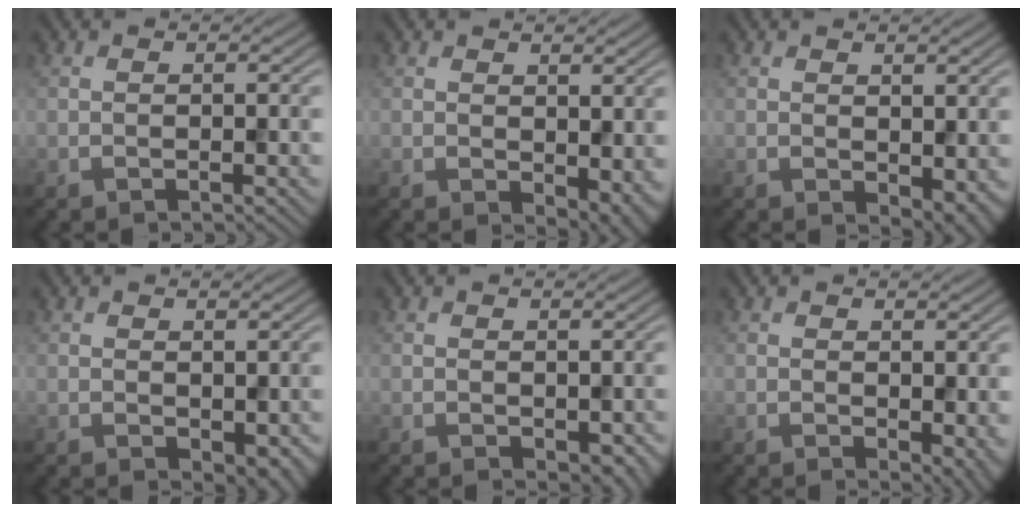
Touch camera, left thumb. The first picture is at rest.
{"total": 4.6, "force": [0.1, 3.0, 3.5], "torque": [-0.056, -0.019, 0.012]}
{"total": 3.2, "force": [0.3, 2.0, 2.4], "torque": [-0.036, -0.012, 0.010]}
{"total": 2.4, "force": [0.2, 1.6, 1.8], "torque": [-0.030, -0.009, 0.009]}
{"total": 1.8, "force": [0.1, 1.2, 1.3], "torque": [-0.022, -0.008, 0.007]}
{"total": 4.4, "force": [-0.3, 2.7, 3.4], "torque": [-0.049, -0.017, 0.006]}